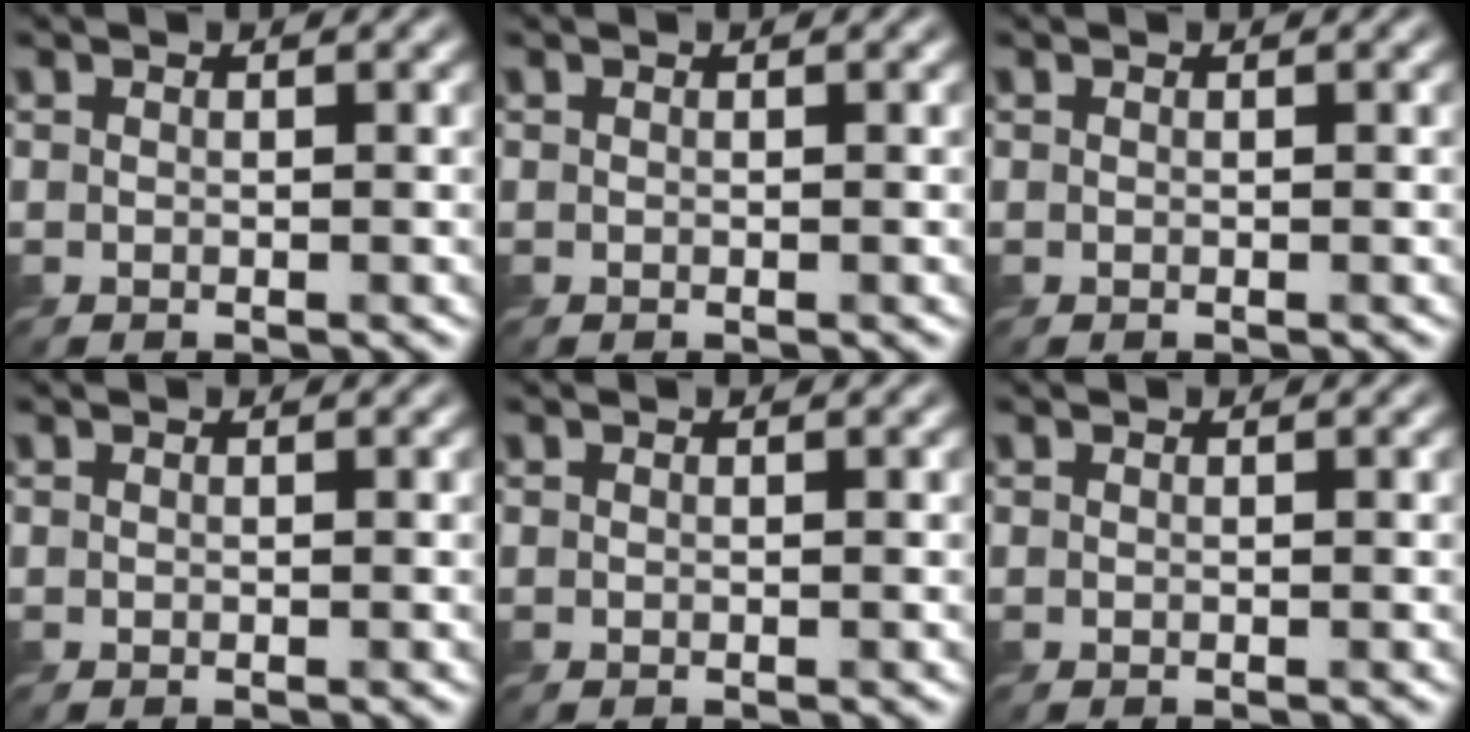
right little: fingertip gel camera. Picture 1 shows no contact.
{"total": 0.0}
{"total": 0.0}
{"total": 0.0}
{"total": 0.0}
{"total": 0.0}